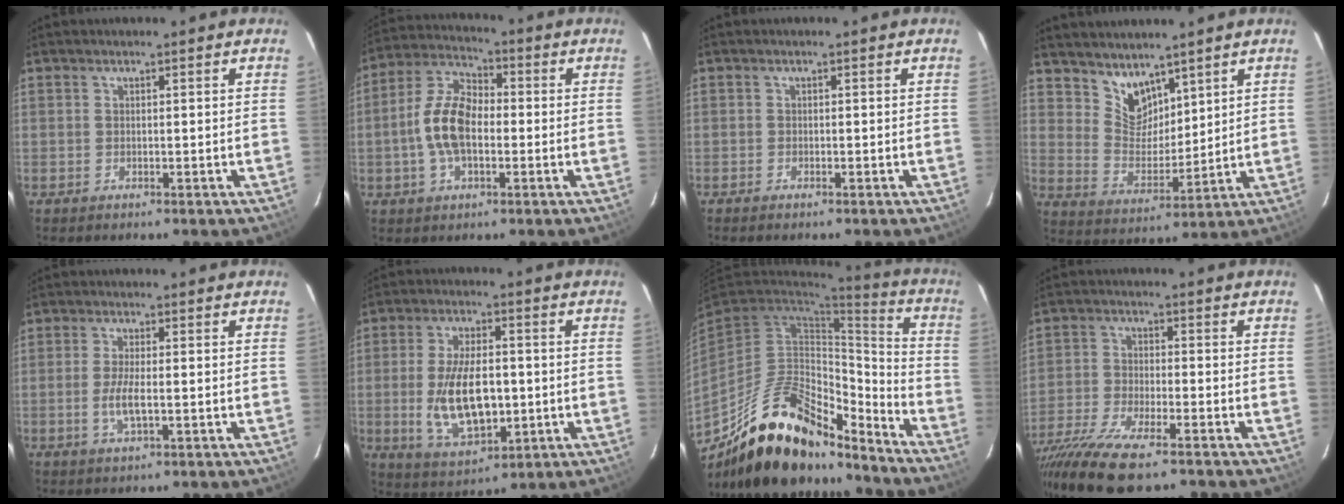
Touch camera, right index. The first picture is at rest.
{"total": 10.8, "force": [-1.6, 5.9, 8.9], "torque": [-0.187, 0.014, -0.032]}
{"total": 0.7, "force": [-0.7, 0.2, 0.3], "torque": [-0.008, -0.002, -0.013]}
{"total": 8.0, "force": [6.3, 4.2, 2.5], "torque": [-0.037, 0.001, 0.129]}
{"total": 4.2, "force": [-1.0, 0.9, 4.0], "torque": [-0.081, -0.007, -0.020]}
{"total": 13.5, "force": [-1.6, 6.3, 11.8], "torque": [-0.232, -0.011, -0.016]}
{"total": 24.1, "force": [-17.9, 9.2, 13.2], "torque": [-0.242, 0.016, -0.287]}
{"total": 16.7, "force": [-12.6, 3.9, 10.2], "torque": [-0.229, -0.055, -0.233]}